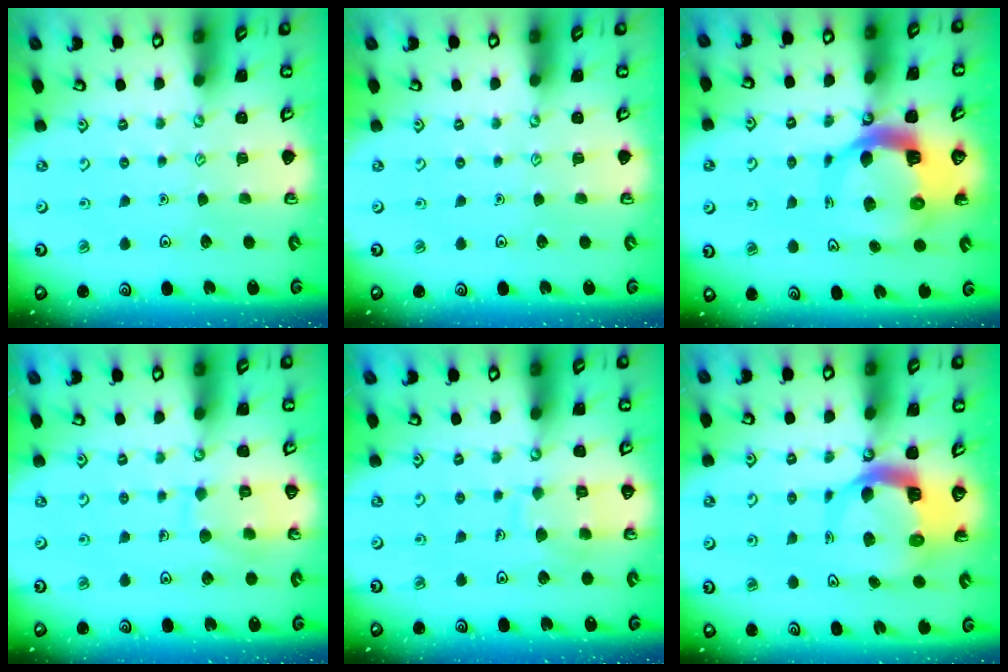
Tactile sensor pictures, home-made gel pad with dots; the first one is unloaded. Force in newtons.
{"total": 0.0}
{"total": 12.6, "press": 12.5, "slide": 1.5}
{"total": 8.3, "press": 8.3, "slide": 0.4}
{"total": 8.6, "press": 8.6, "slide": 0.8}
{"total": 8.0, "press": 8.0, "slide": 1.1}